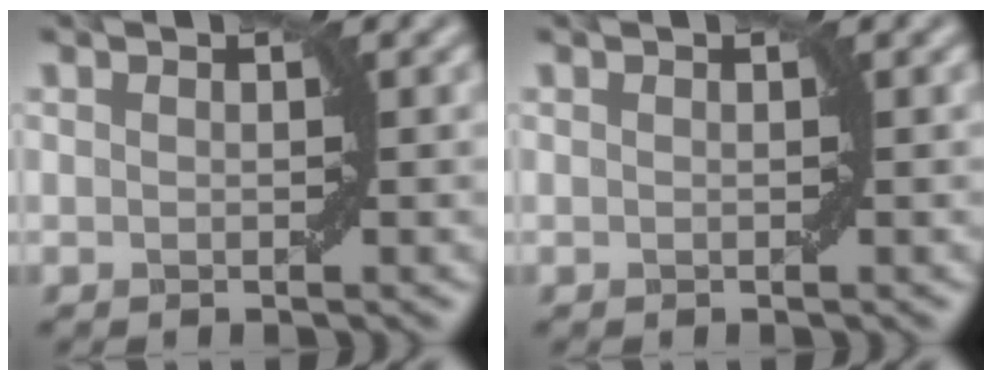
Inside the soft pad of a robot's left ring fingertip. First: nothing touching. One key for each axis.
{"total": 0.0}